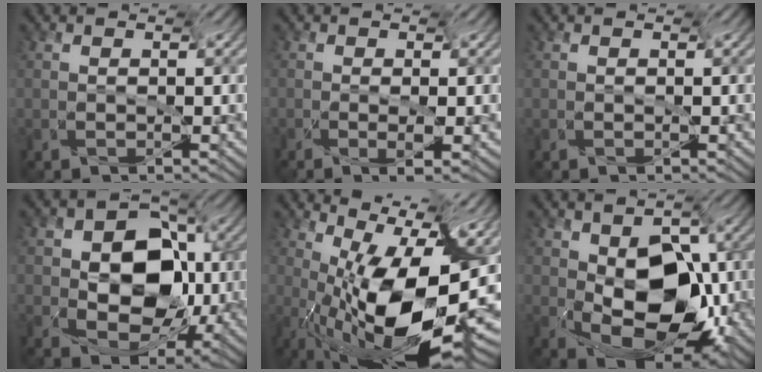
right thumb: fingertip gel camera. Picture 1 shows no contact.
{"total": 1.5, "force": [-1.1, 0.1, 1.0], "torque": [-0.033, 0.007, -0.023]}
{"total": 0.0}
{"total": 11.2, "force": [-3.4, 7.8, 7.2], "torque": [-0.126, -0.002, -0.040]}
{"total": 13.7, "force": [-4.2, 4.1, 12.3], "torque": [-0.203, 0.001, -0.060]}
{"total": 11.3, "force": [-4.7, 6.4, 7.9], "torque": [-0.137, -0.014, -0.069]}